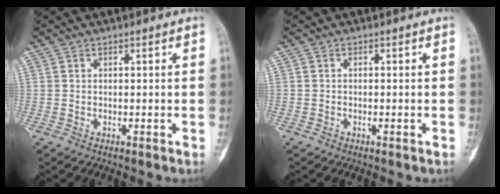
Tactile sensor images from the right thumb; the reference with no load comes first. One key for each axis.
{"total": 0.0}